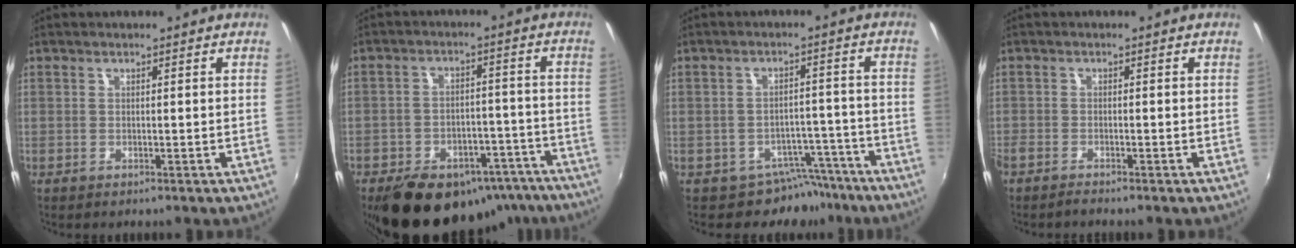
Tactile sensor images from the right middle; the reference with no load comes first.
{"total": 21.3, "force": [-15.6, 11.0, 9.4], "torque": [-0.176, 0.022, -0.190]}
{"total": 6.7, "force": [-5.4, 3.8, 1.1], "torque": [-0.014, 0.028, -0.063]}
{"total": 1.8, "force": [-1.7, 0.1, 0.5], "torque": [-0.018, -0.008, -0.035]}